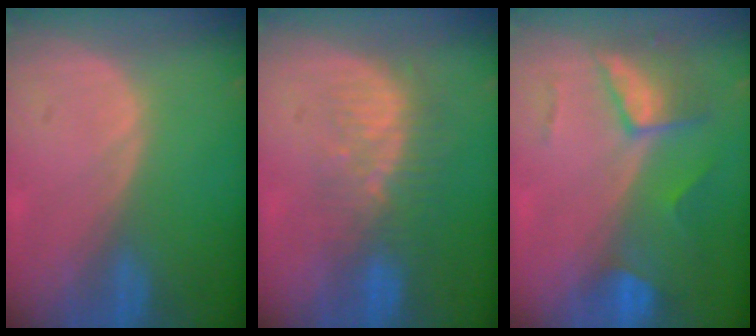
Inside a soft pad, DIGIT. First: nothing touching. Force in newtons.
{"total": 8.2, "press": 7.1, "slide": 4.0}
{"total": 7.4, "press": 6.6, "slide": 3.5}